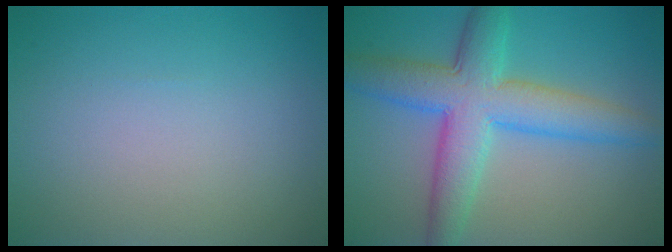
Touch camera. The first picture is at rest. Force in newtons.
{"total": 7.5, "press": 7.5, "slide": 0.1}